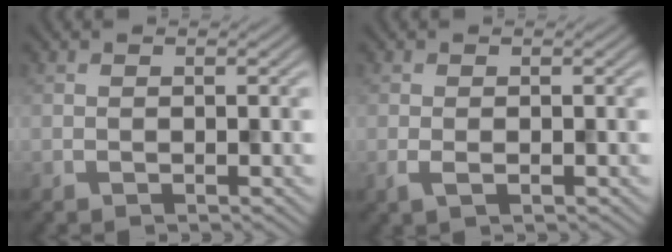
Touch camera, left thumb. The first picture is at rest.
{"total": 1.6, "force": [-0.6, 0.7, 1.3], "torque": [-0.033, -0.003, -0.013]}